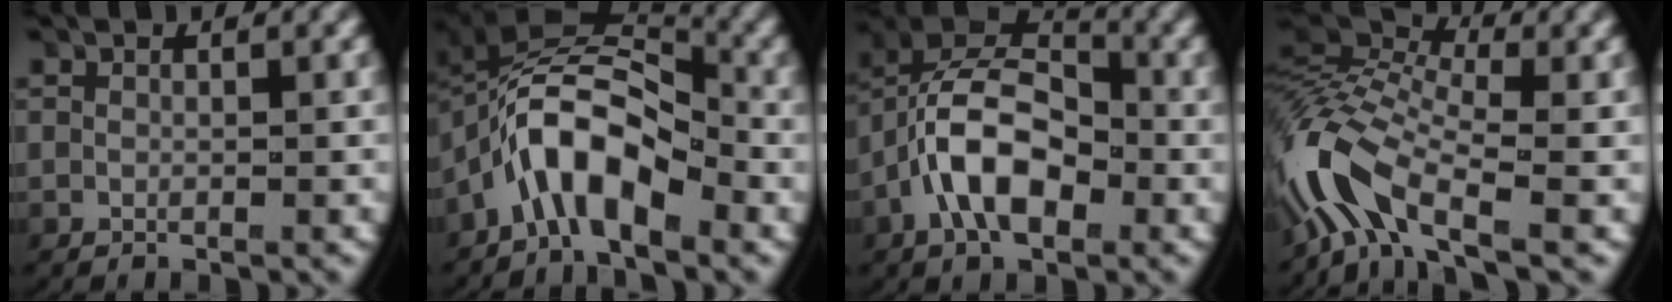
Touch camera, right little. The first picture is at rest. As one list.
[{"total": 7.9, "force": [-0.6, 5.2, 5.9], "torque": [-0.121, 0.002, -0.022]}, {"total": 8.8, "force": [-0.4, 6.4, 5.9], "torque": [-0.121, -0.007, -0.018]}, {"total": 6.9, "force": [-2.0, 4.2, 5.1], "torque": [-0.136, -0.018, -0.036]}]